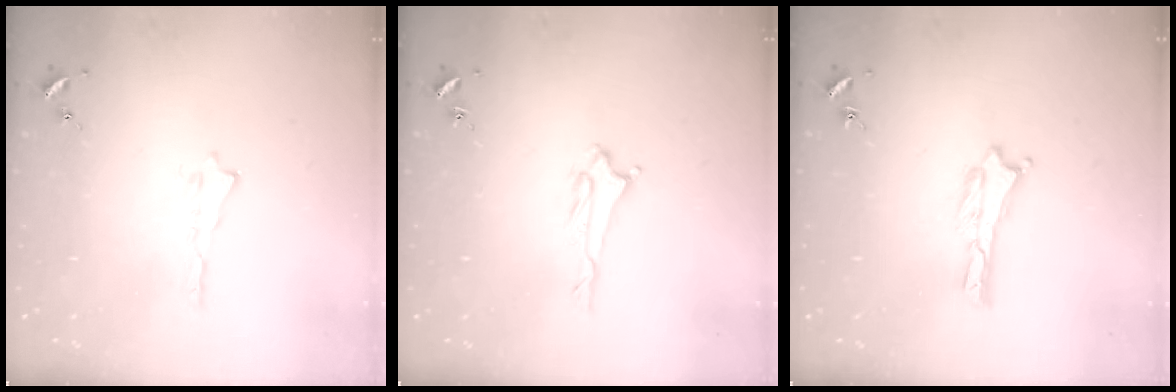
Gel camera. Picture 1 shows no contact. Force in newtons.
{"total": 1.7, "press": 1.7, "slide": 0.3}
{"total": 0.0}